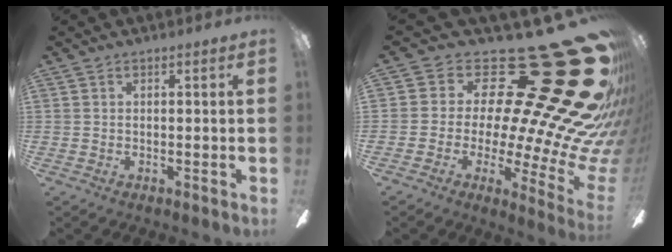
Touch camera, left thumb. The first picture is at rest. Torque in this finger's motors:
{"motor_torque": [1.67, 1.70, -0.15, -0.03, -0.04]}